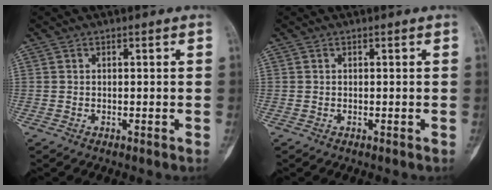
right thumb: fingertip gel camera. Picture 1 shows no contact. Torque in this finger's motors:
{"motor_torque": [0.01, 0.01, 0.00, 0.00, 0.03]}